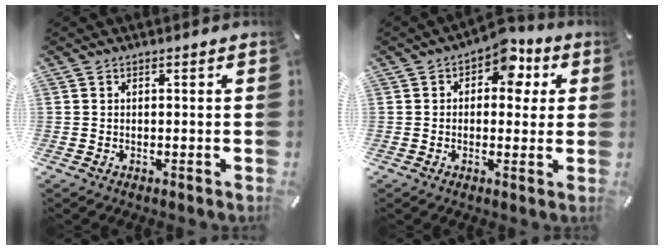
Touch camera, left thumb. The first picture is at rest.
{"total": 7.9, "force": [3.5, 5.1, 5.0], "torque": [-0.060, -0.017, 0.055]}